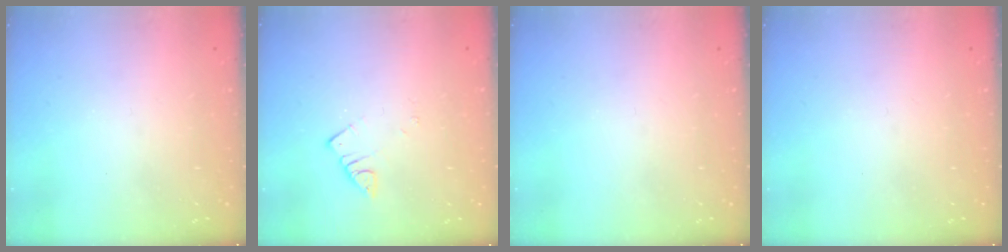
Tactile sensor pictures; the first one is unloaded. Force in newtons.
{"total": 2.5, "press": 2.5, "slide": 0.3}
{"total": 0.0}
{"total": 0.0}